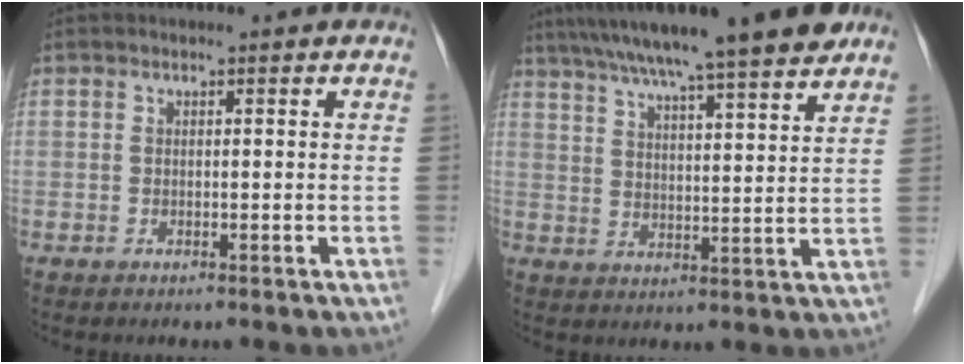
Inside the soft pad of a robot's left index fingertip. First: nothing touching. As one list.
[{"total": 17.1, "force": [14.0, 0.5, 9.9], "torque": [-0.160, 0.025, 0.204]}]